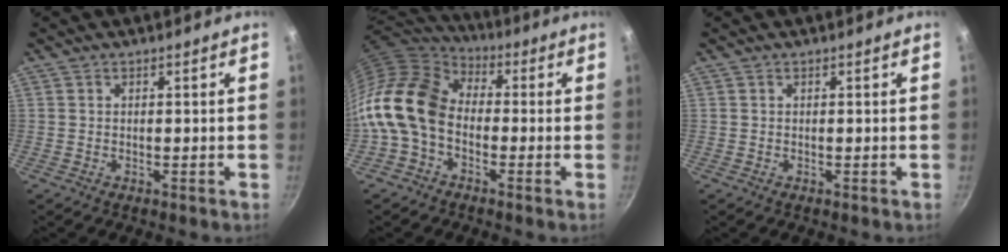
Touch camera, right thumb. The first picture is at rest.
{"total": 15.5, "force": [-2.6, 10.8, 10.8], "torque": [-0.191, 0.041, -0.074]}
{"total": 0.0}